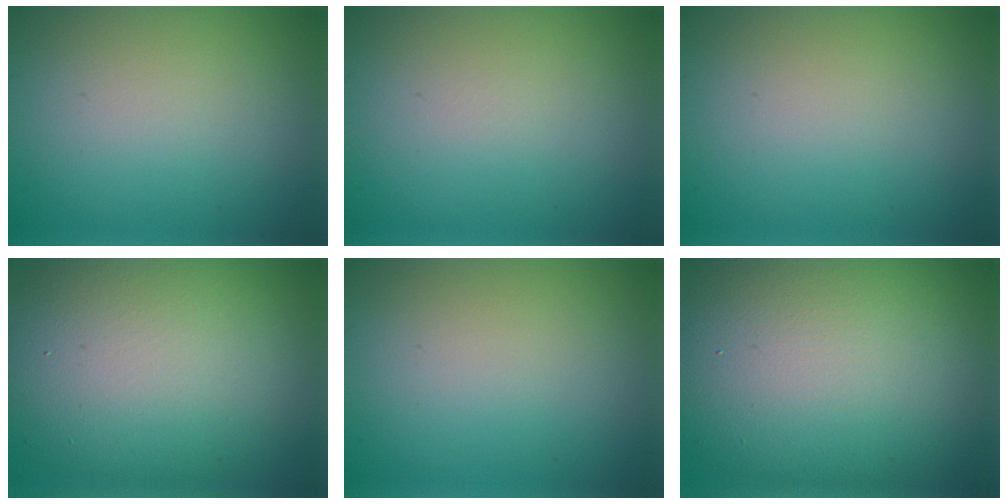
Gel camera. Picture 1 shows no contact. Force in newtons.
{"total": 0.0}
{"total": 0.0}
{"total": 12.3, "press": 12.3, "slide": 1.0}
{"total": 0.0}
{"total": 14.6, "press": 14.6, "slide": 0.8}